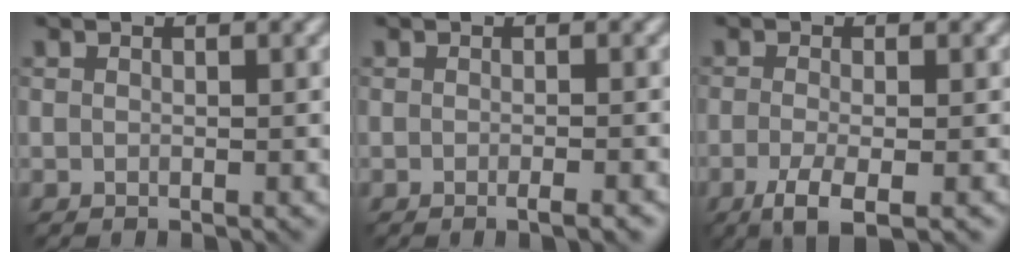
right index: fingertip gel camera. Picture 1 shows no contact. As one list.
[{"total": 1.6, "force": [-0.7, 0.3, 1.3], "torque": [-0.011, -0.003, -0.012]}, {"total": 3.6, "force": [-1.7, 1.0, 3.1], "torque": [-0.060, -0.008, -0.035]}]